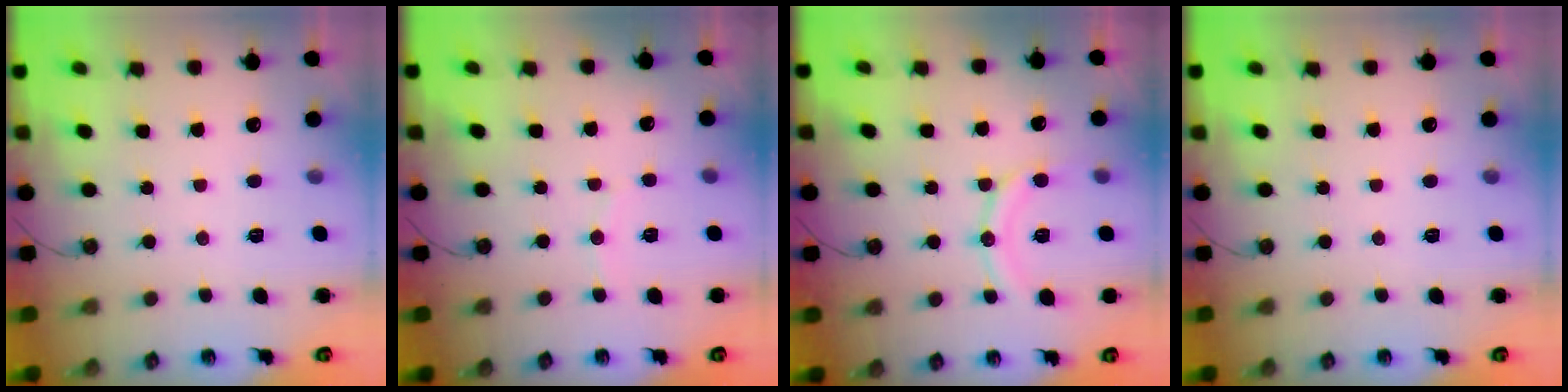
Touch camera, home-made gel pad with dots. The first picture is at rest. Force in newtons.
{"total": 5.1, "press": 5.0, "slide": 1.2}
{"total": 11.4, "press": 11.3, "slide": 1.0}
{"total": 0.0}